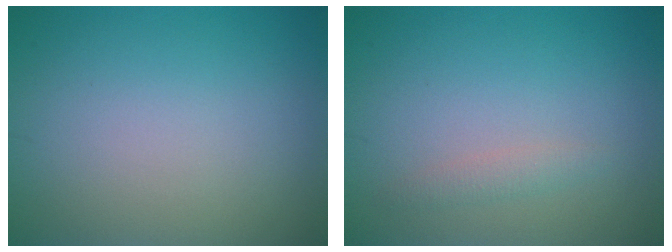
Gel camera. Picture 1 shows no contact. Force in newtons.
{"total": 1.1, "press": 1.1, "slide": 0.0}